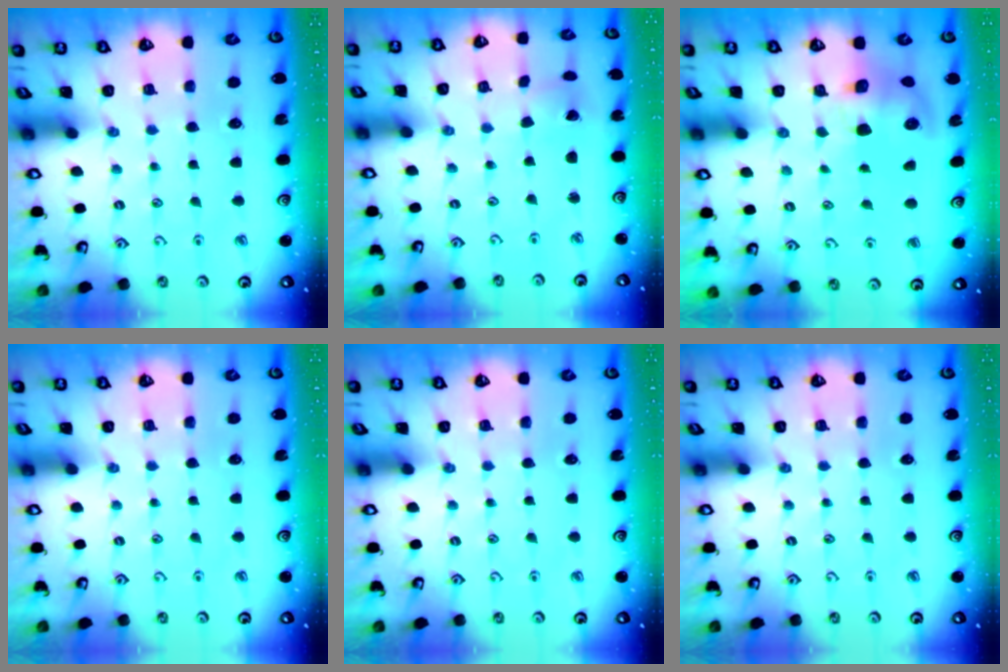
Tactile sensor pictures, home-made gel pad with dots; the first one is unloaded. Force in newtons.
{"total": 1.0, "press": 1.0, "slide": 0.0}
{"total": 8.8, "press": 8.7, "slide": 1.2}
{"total": 0.0}
{"total": 0.0}
{"total": 0.0}